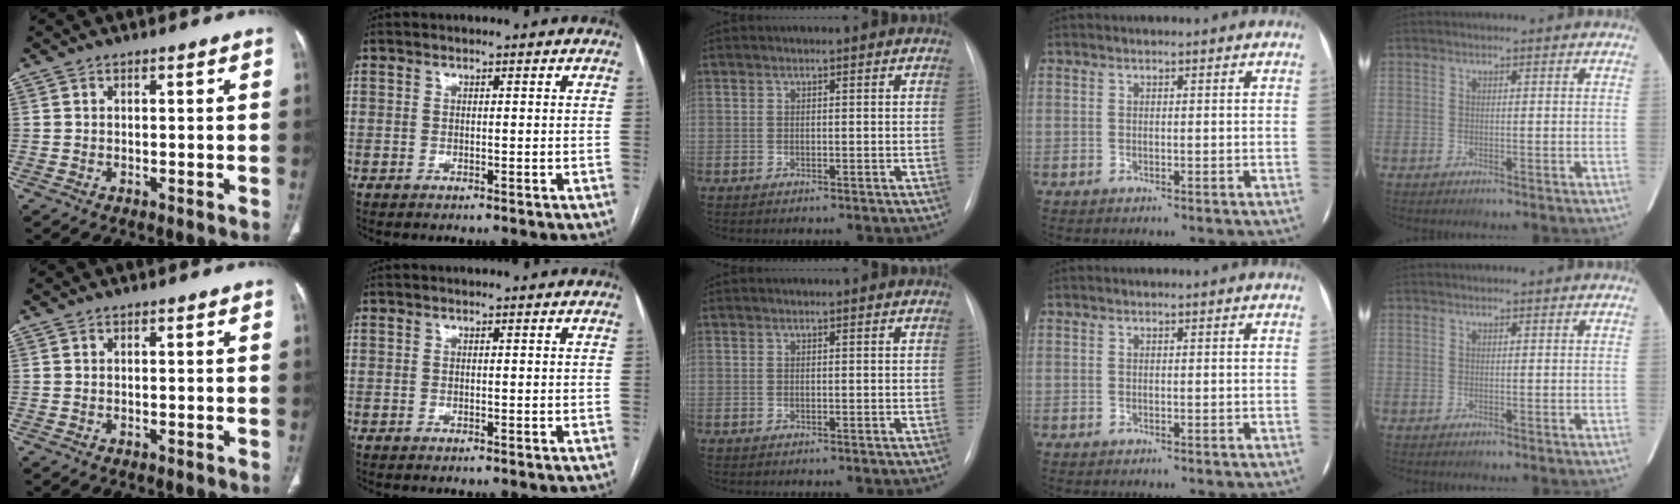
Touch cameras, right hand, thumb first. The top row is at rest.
{}